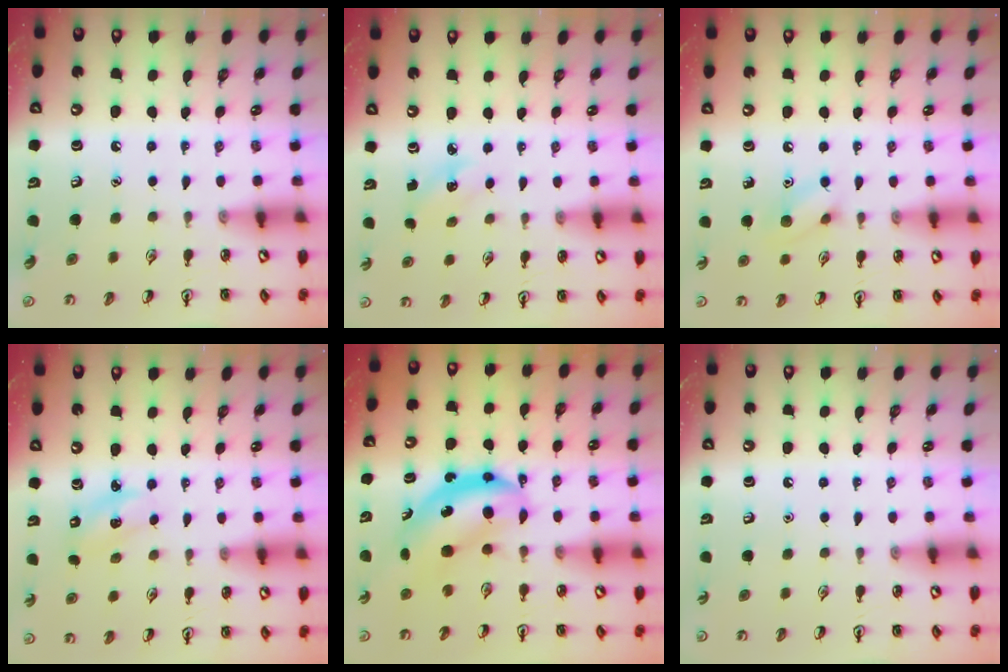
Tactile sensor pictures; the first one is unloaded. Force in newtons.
{"total": 2.5, "press": 2.4, "slide": 0.9}
{"total": 7.4, "press": 7.3, "slide": 1.0}
{"total": 2.4, "press": 2.3, "slide": 0.5}
{"total": 6.2, "press": 6.0, "slide": 1.4}
{"total": 0.0}